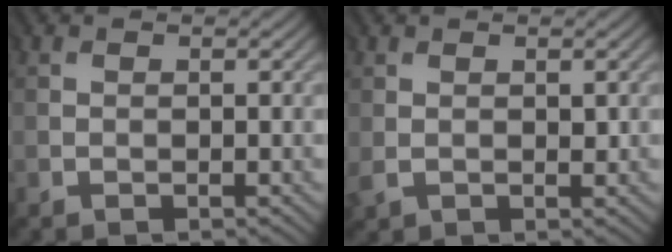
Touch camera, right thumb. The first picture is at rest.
{"total": 1.7, "force": [0.6, 1.2, 1.1], "torque": [-0.031, -0.001, 0.013]}